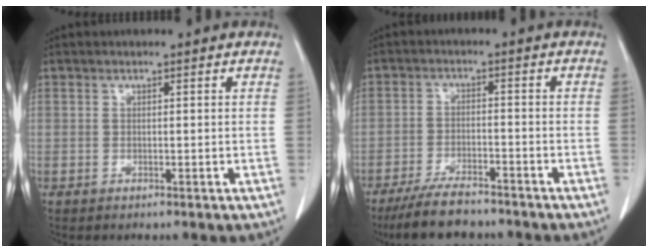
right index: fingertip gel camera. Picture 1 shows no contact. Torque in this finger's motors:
{"motor_torque": [-0.70, -0.30, -0.17, -0.08]}